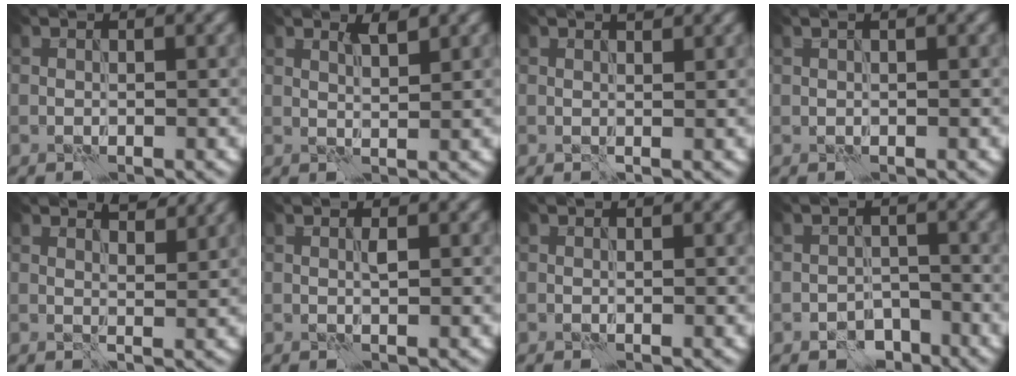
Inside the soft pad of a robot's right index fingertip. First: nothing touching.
{"total": 1.6, "force": [1.2, 0.1, 1.1], "torque": [-0.020, 0.001, 0.017]}
{"total": 1.0, "force": [0.8, 0.1, 0.5], "torque": [-0.011, -0.002, 0.012]}
{"total": 0.8, "force": [0.5, 0.1, 0.6], "torque": [-0.013, 0.002, 0.005]}
{"total": 2.5, "force": [2.2, 0.5, 1.1], "torque": [-0.015, -0.009, 0.035]}
{"total": 0.6, "force": [0.1, 0.1, 0.6], "torque": [-0.013, 0.001, 0.002]}
{"total": 0.0}
{"total": 3.0, "force": [-2.1, 1.8, 1.1], "torque": [-0.010, 0.002, -0.039]}